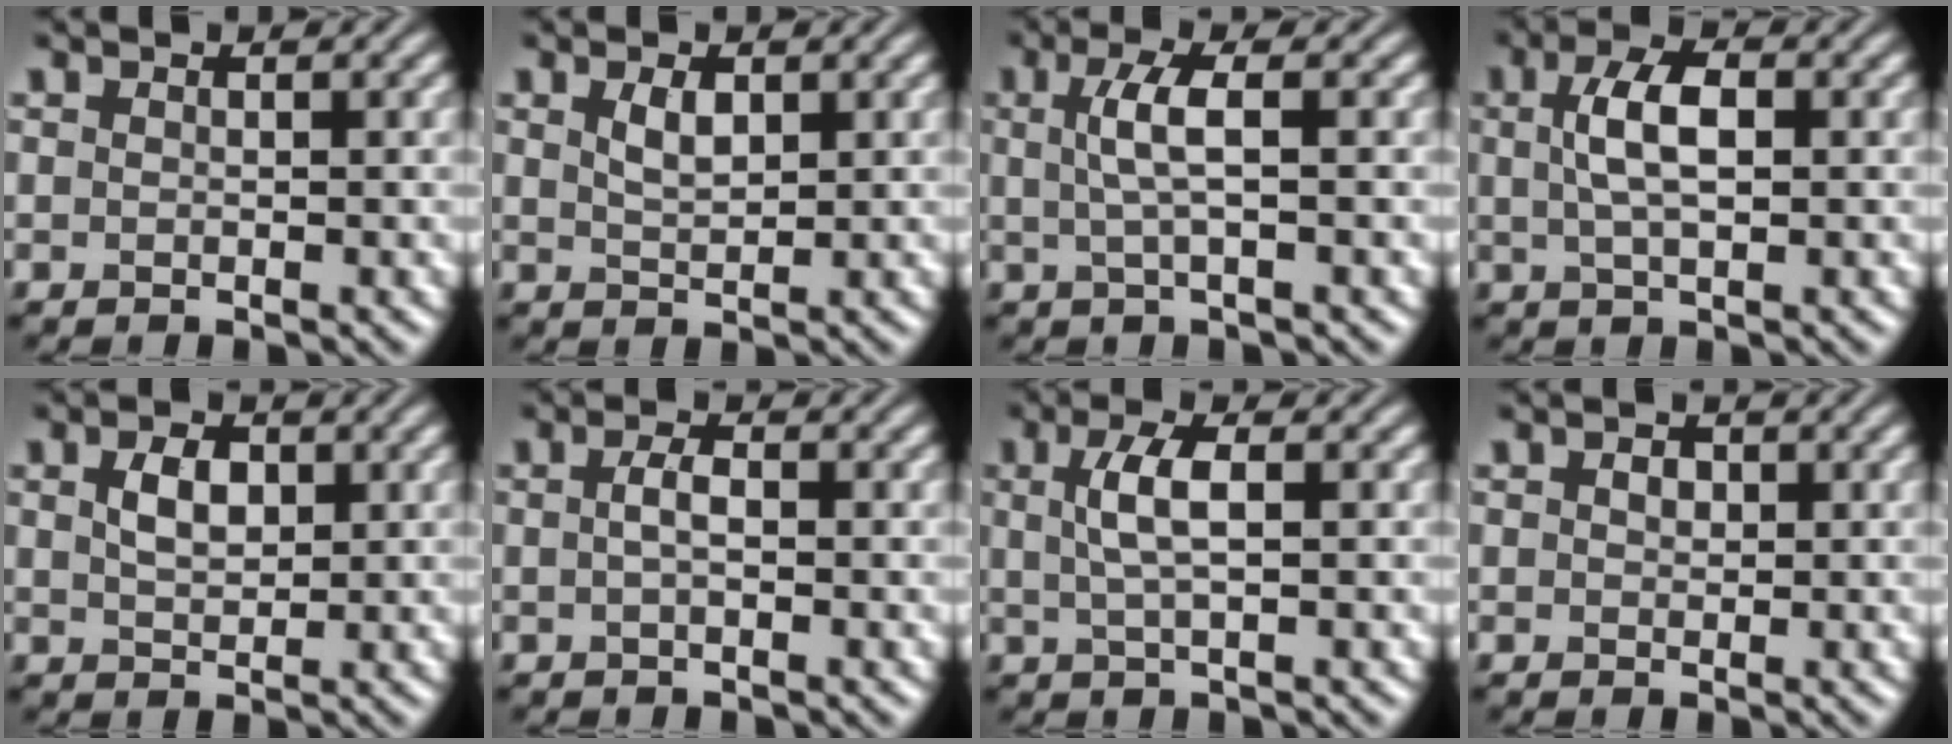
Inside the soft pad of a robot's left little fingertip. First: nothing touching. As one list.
[{"total": 1.9, "force": [0.9, 0.9, 1.4], "torque": [-0.031, 0.000, 0.020]}, {"total": 3.1, "force": [0.4, 0.7, 3.0], "torque": [-0.063, 0.004, 0.006]}, {"total": 4.0, "force": [0.7, 1.6, 3.6], "torque": [-0.075, 0.007, 0.009]}, {"total": 2.8, "force": [0.8, 1.7, 2.0], "torque": [-0.043, 0.002, 0.015]}, {"total": 1.5, "force": [-0.1, 0.5, 1.4], "torque": [-0.030, 0.003, -0.004]}, {"total": 3.2, "force": [0.7, 1.0, 3.0], "torque": [-0.062, 0.006, 0.012]}, {"total": 1.1, "force": [0.3, 0.9, 0.6], "torque": [-0.010, 0.001, 0.001]}]